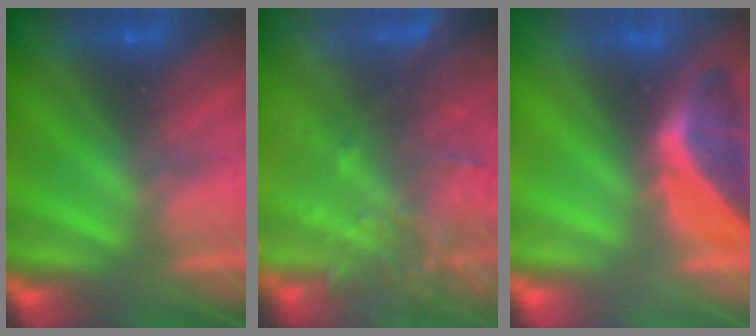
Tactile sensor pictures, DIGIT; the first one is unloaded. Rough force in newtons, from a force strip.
{"total": 7.3}
{"total": 1.8}